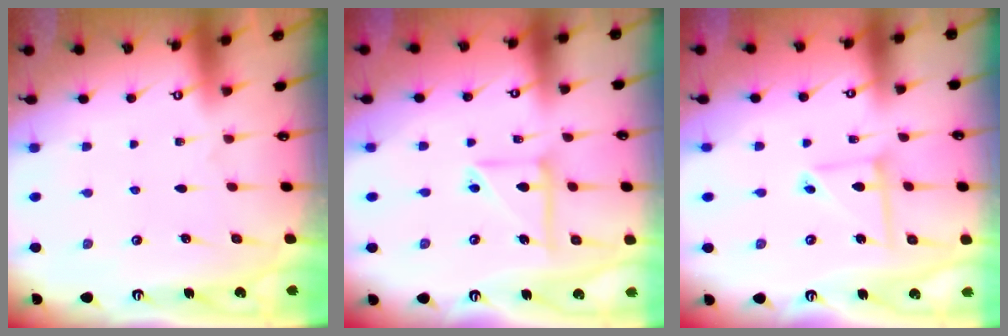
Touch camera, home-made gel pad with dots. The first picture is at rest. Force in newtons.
{"total": 11.6, "press": 11.5, "slide": 1.3}
{"total": 6.8, "press": 6.7, "slide": 0.5}